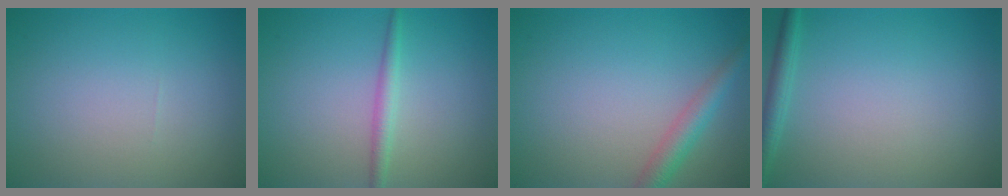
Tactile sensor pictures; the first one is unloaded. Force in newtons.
{"total": 1.7, "press": 1.7, "slide": 0.1}
{"total": 2.7, "press": 2.7, "slide": 0.1}
{"total": 1.6, "press": 1.6, "slide": 0.1}